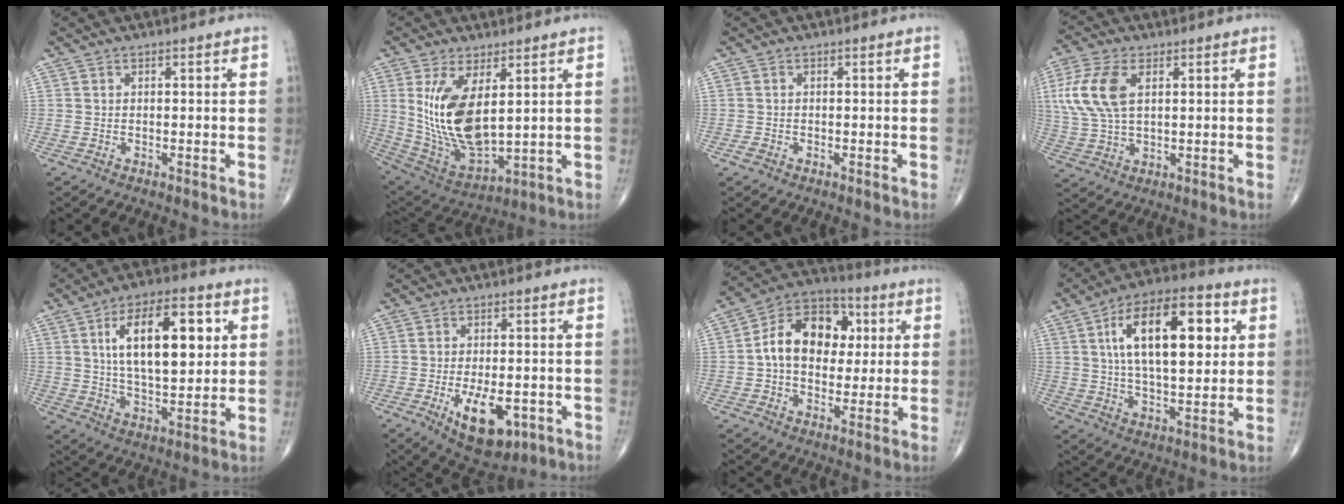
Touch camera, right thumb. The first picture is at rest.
{"total": 15.6, "force": [3.5, 7.2, 13.4], "torque": [-0.254, -0.025, 0.091]}
{"total": 1.0, "force": [-0.5, 0.8, 0.4], "torque": [-0.008, 0.002, -0.011]}
{"total": 11.3, "force": [3.0, 6.1, 9.0], "torque": [-0.214, 0.004, 0.060]}
{"total": 17.2, "force": [4.6, 7.8, 14.6], "torque": [-0.219, -0.007, 0.079]}
{"total": 10.8, "force": [-3.8, 5.3, 8.5], "torque": [-0.118, 0.001, -0.044]}
{"total": 15.2, "force": [1.8, 10.9, 10.5], "torque": [-0.131, 0.022, 0.019]}
{"total": 19.8, "force": [5.2, 9.0, 16.9], "torque": [-0.255, 0.004, 0.081]}